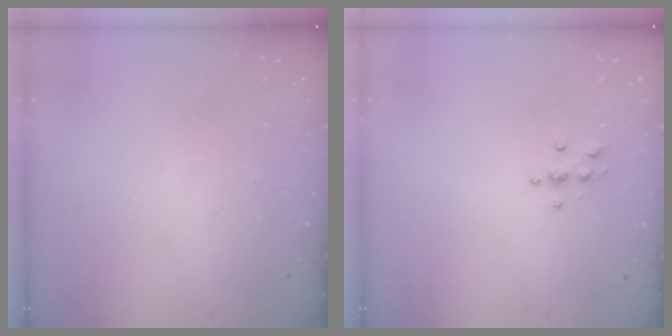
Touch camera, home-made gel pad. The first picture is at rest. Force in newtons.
{"total": 3.9, "press": 3.8, "slide": 0.4}